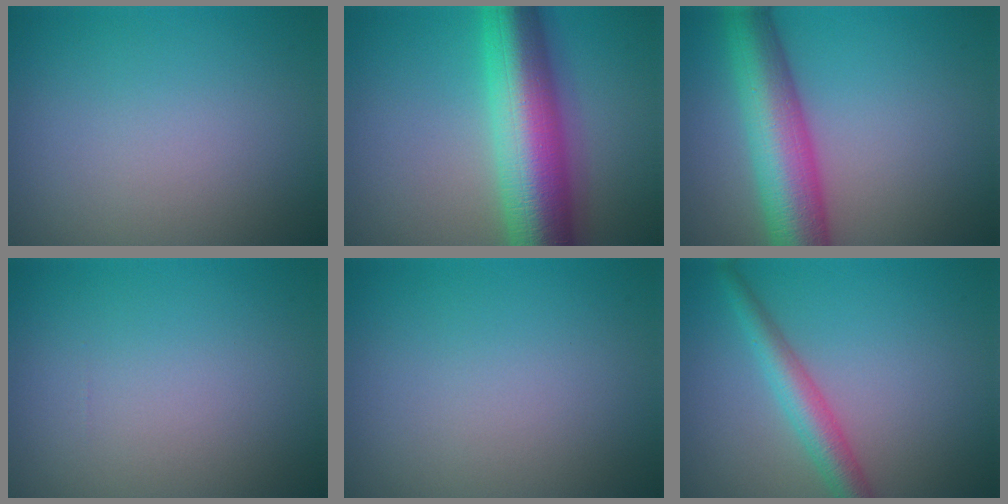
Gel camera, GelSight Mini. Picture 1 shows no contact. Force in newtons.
{"total": 11.8, "press": 11.8, "slide": 0.1}
{"total": 8.7, "press": 8.7, "slide": 0.2}
{"total": 0.0}
{"total": 0.0}
{"total": 3.3, "press": 3.3, "slide": 0.1}